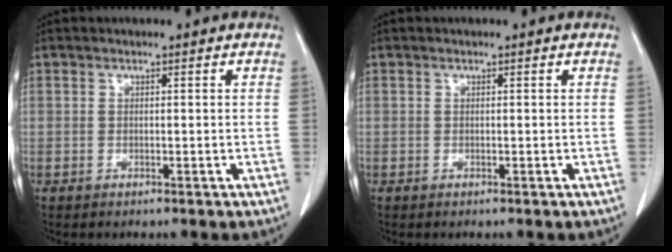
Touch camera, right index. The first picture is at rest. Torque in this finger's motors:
{"motor_torque": [0.01, -0.01, 0.00, 0.00]}